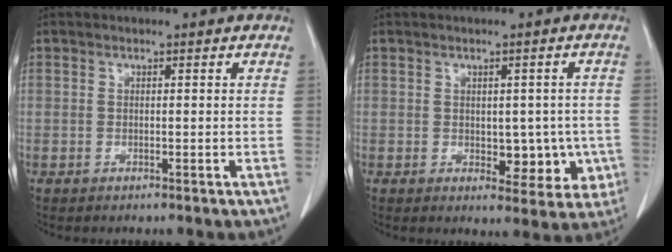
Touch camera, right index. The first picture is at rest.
{"total": 7.1, "force": [-0.9, 4.1, 5.7], "torque": [-0.049, 0.009, -0.001]}